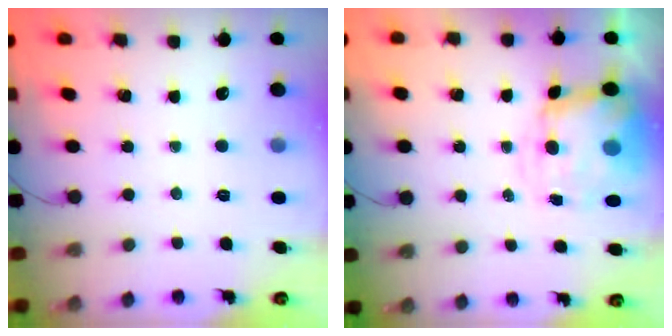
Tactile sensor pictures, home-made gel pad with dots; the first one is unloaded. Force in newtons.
{"total": 8.6, "press": 8.3, "slide": 2.2}